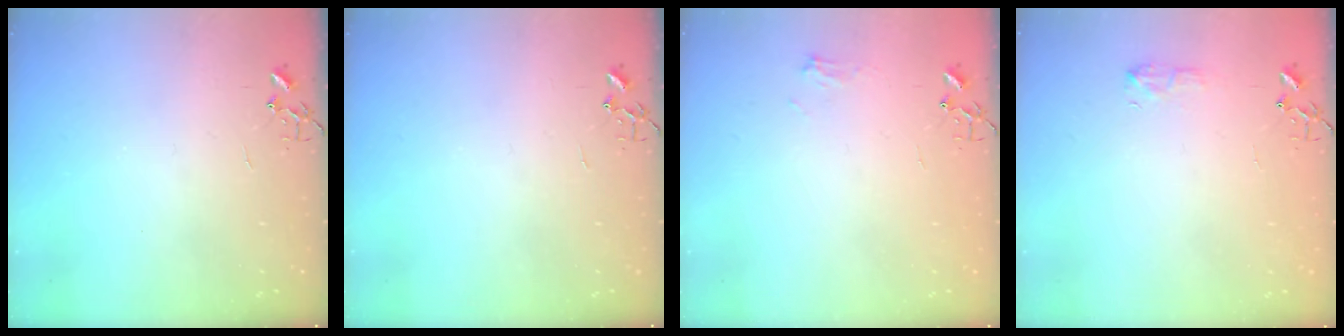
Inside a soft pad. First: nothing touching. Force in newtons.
{"total": 0.0}
{"total": 5.5, "press": 5.5, "slide": 0.3}
{"total": 6.4, "press": 6.3, "slide": 0.7}